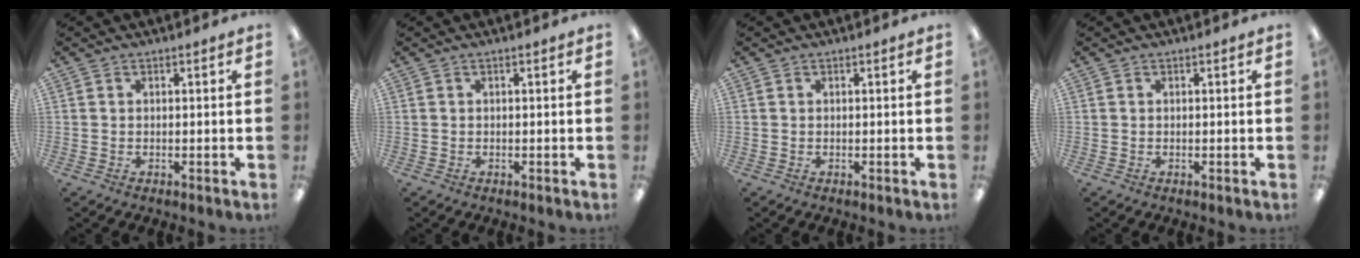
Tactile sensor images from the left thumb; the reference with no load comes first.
{"total": 0.0}
{"total": 0.0}
{"total": 0.0}